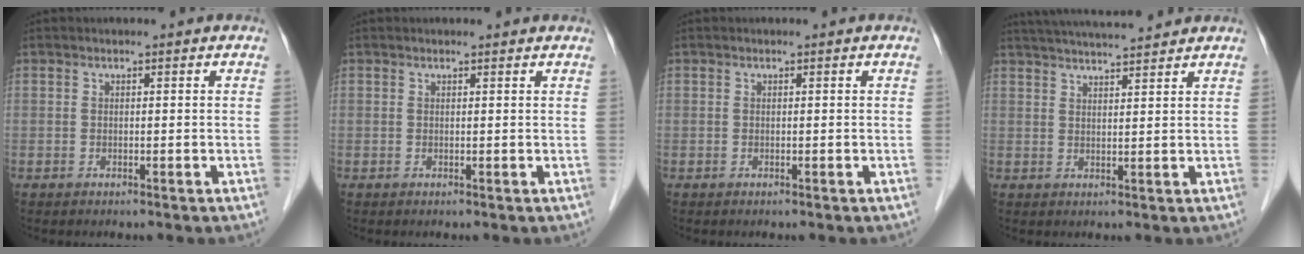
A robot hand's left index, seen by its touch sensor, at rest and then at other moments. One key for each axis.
{"total": 1.5, "fx": 1.5, "fy": 0.2, "fz": 0.3, "tx": -0.012, "ty": 0.010, "tz": 0.015}
{"total": 0.0}
{"total": 10.3, "fx": 9.6, "fy": 0.3, "fz": 3.9, "tx": -0.068, "ty": 0.027, "tz": 0.141}